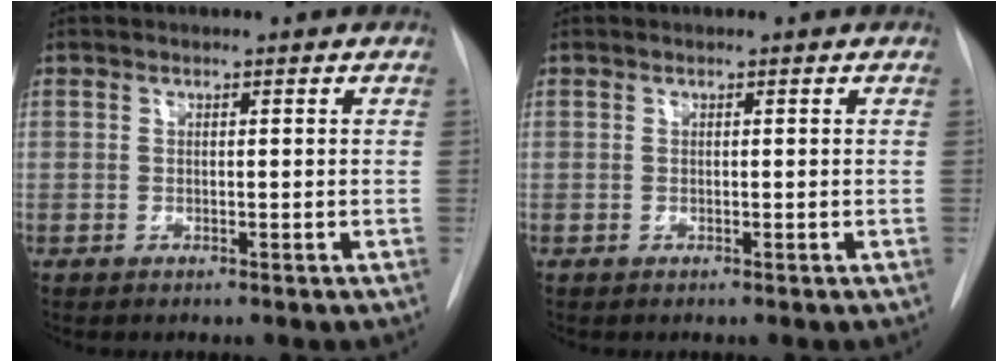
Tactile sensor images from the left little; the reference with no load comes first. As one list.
[{"total": 0.0}]